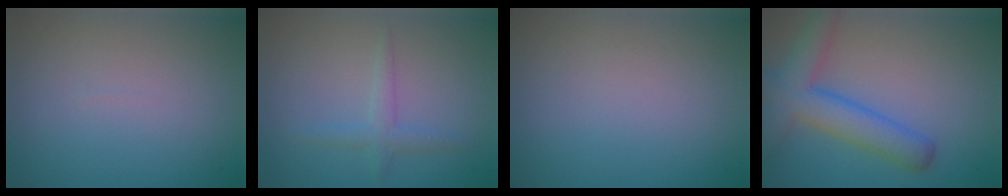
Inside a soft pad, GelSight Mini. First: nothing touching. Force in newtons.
{"total": 1.7, "press": 1.7, "slide": 0.0}
{"total": 0.0}
{"total": 6.1, "press": 6.1, "slide": 0.4}